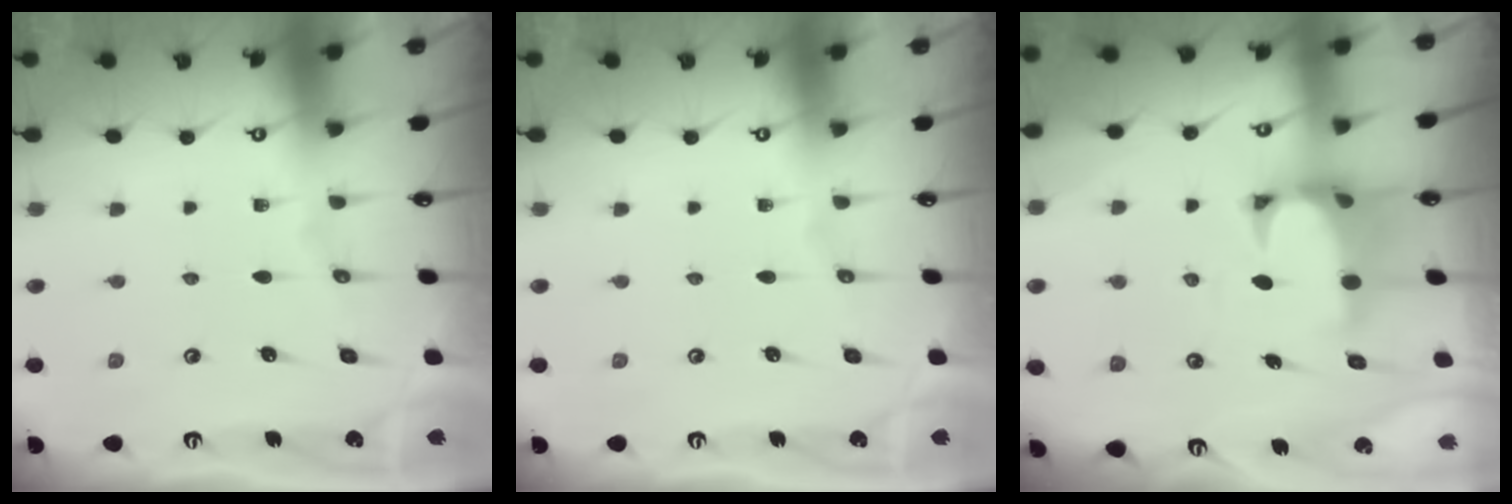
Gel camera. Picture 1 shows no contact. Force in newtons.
{"total": 0.0}
{"total": 2.6, "press": 2.4, "slide": 1.1}